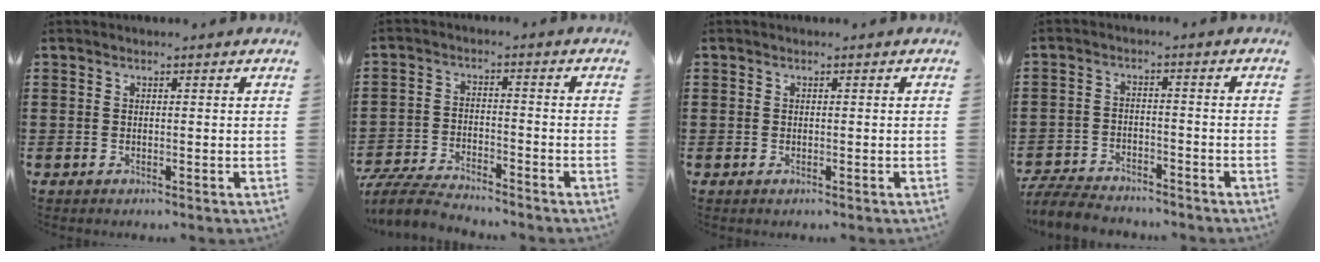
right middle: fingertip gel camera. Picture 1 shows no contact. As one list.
[{"total": 5.9, "force": [-5.6, 0.8, 1.7], "torque": [-0.051, 0.000, -0.115]}, {"total": 0.5, "force": [0.5, 0.1, -0.1], "torque": [0.004, 0.002, 0.011]}, {"total": 5.4, "force": [-5.2, 1.1, 0.9], "torque": [-0.023, 0.007, -0.106]}]